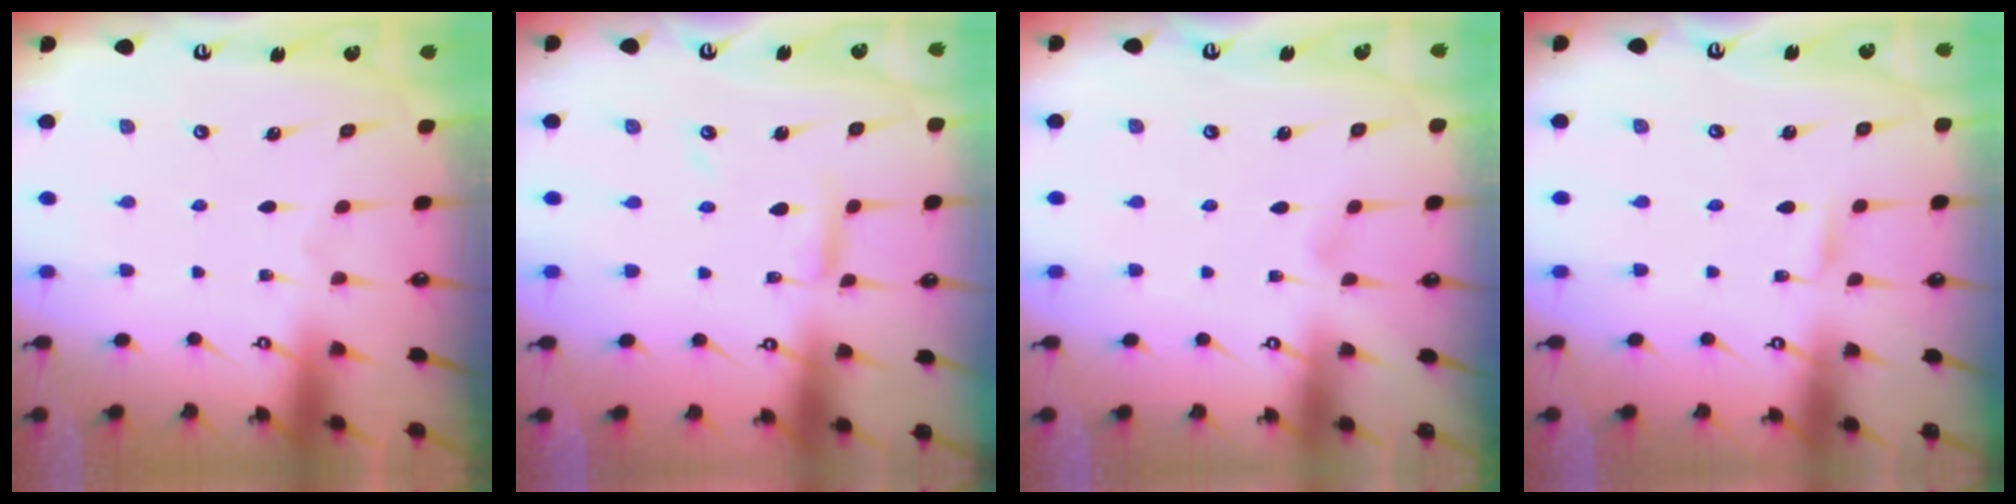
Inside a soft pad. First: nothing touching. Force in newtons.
{"total": 7.5, "press": 7.5, "slide": 0.6}
{"total": 2.4, "press": 2.4, "slide": 0.3}
{"total": 1.8, "press": 1.8, "slide": 0.2}